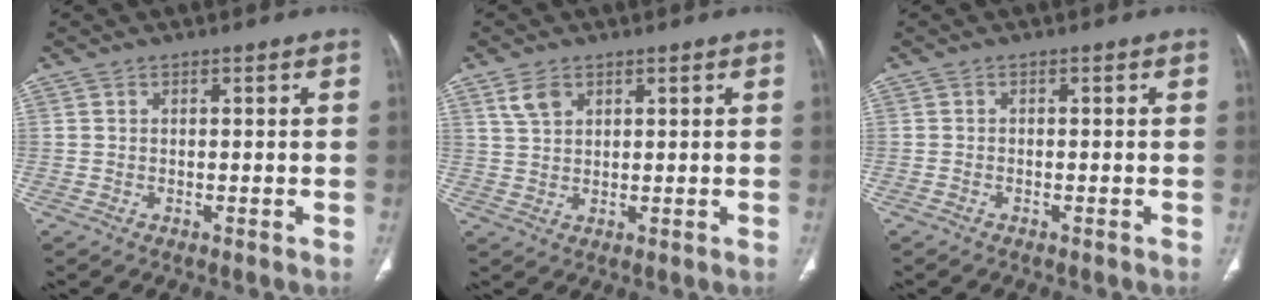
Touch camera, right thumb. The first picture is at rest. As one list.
[{"total": 3.7, "force": [2.2, 2.3, 2.0], "torque": [-0.037, -0.004, 0.051]}, {"total": 0.5, "force": [-0.5, 0.1, 0.1], "torque": [-0.006, 0.001, -0.011]}]